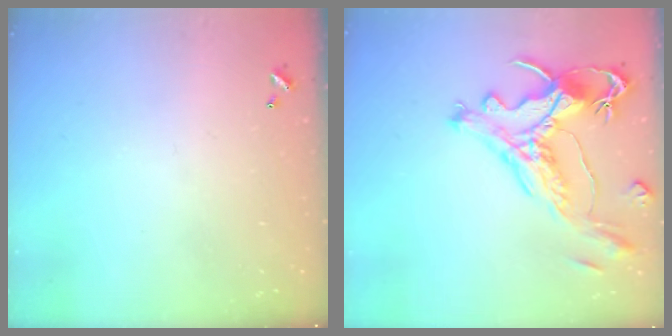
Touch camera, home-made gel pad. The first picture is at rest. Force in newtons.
{"total": 2.1, "press": 1.6, "slide": 1.3}